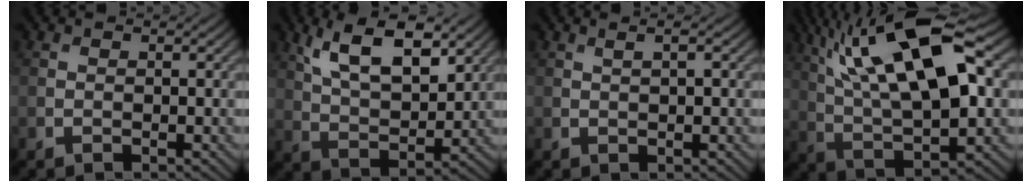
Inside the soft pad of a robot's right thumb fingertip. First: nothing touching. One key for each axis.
{"total": 10.9, "fx": 6.0, "fy": 4.5, "fz": 8.0, "tx": -0.160, "ty": -0.001, "tz": 0.112}
{"total": 1.4, "fx": 0.5, "fy": 0.2, "fz": 1.3, "tx": -0.023, "ty": 0.003, "tz": 0.009}
{"total": 18.5, "fx": 7.4, "fy": 6.5, "fz": 15.6, "tx": -0.311, "ty": 0.025, "tz": 0.129}